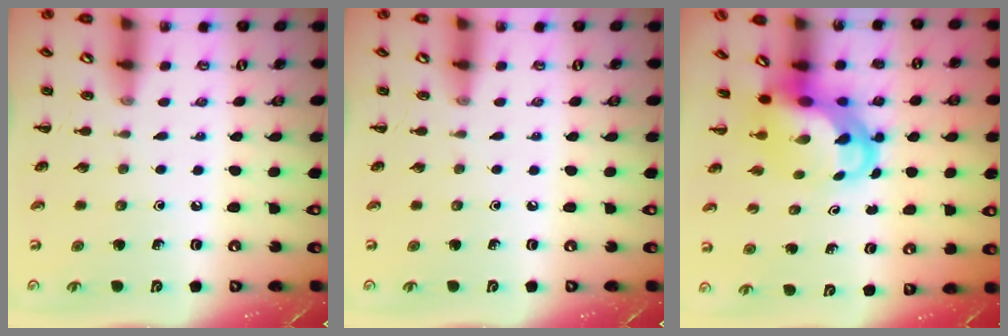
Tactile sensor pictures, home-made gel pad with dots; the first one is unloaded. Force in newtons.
{"total": 0.0}
{"total": 5.9, "press": 5.8, "slide": 1.3}